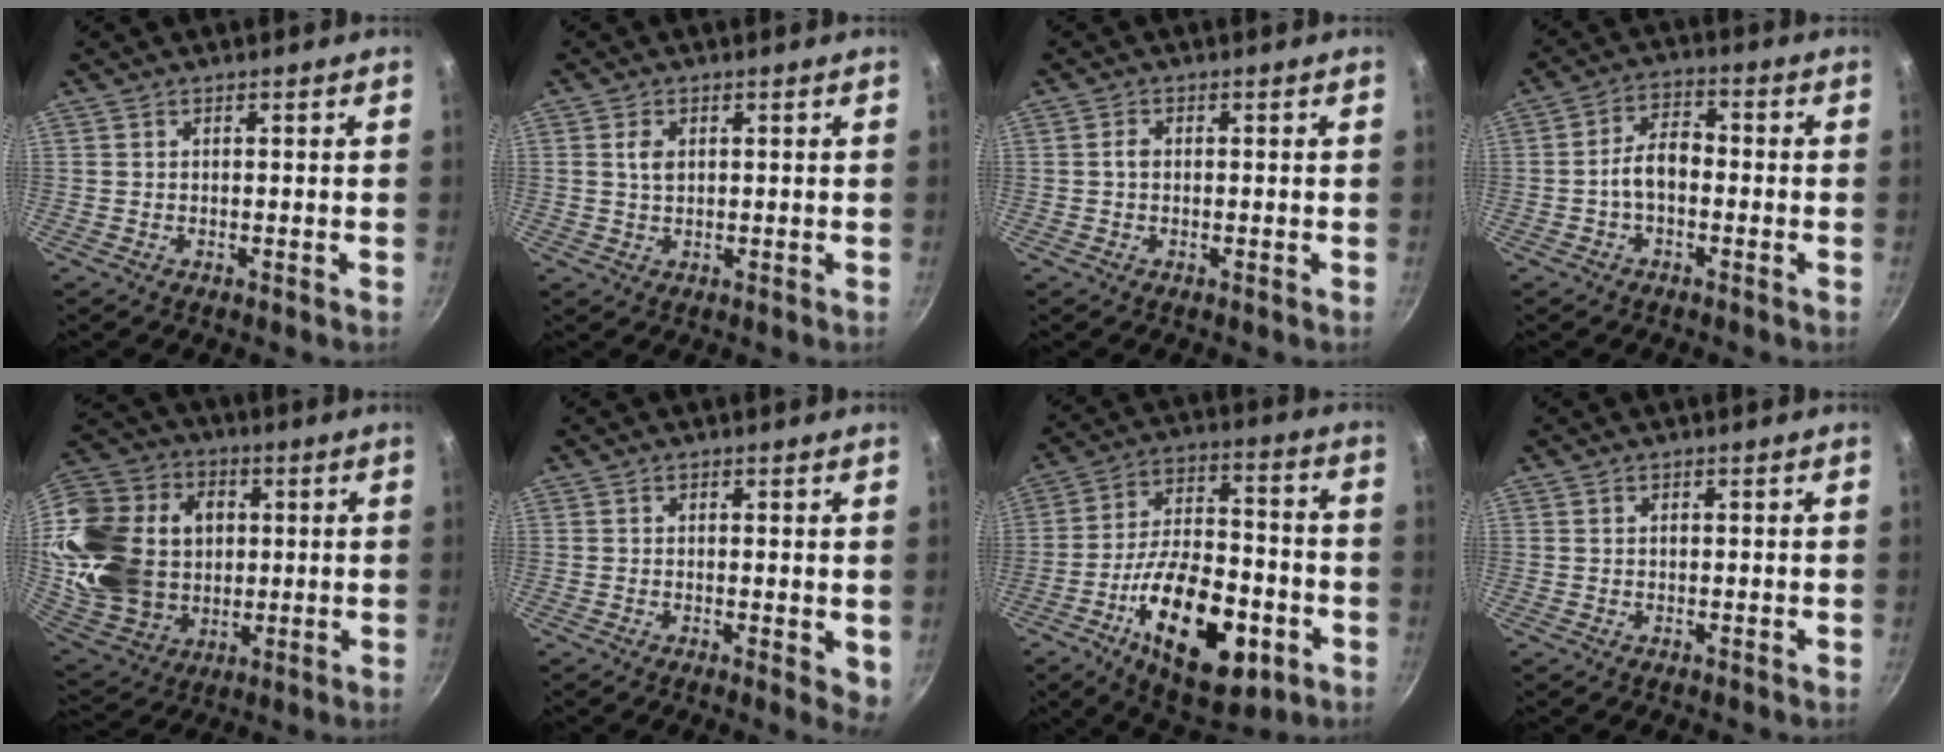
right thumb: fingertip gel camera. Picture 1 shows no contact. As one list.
[{"total": 2.6, "force": [0.6, 1.7, 1.8], "torque": [-0.030, 0.000, 0.012]}, {"total": 1.4, "force": [-0.1, 1.0, 1.0], "torque": [-0.017, 0.007, -0.002]}, {"total": 6.2, "force": [-1.4, 3.7, 4.8], "torque": [-0.072, 0.032, -0.033]}, {"total": 26.6, "force": [2.5, 20.8, 16.4], "torque": [-0.307, 0.015, 0.060]}, {"total": 3.7, "force": [0.0, 1.2, 3.4], "torque": [-0.042, -0.011, -0.001]}, {"total": 23.1, "force": [-8.7, 11.3, 18.2], "torque": [-0.266, 0.039, -0.131]}, {"total": 0.0}]